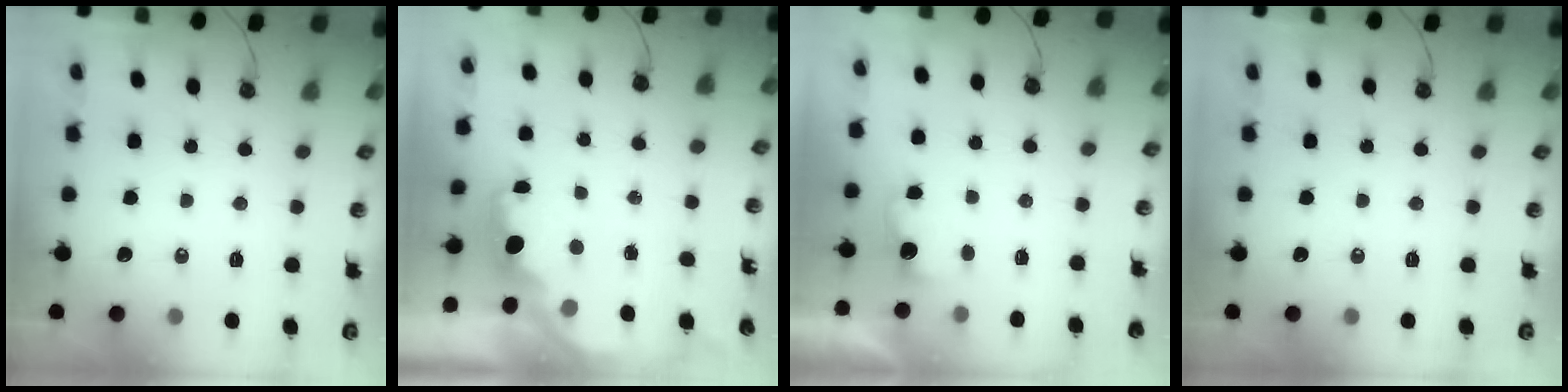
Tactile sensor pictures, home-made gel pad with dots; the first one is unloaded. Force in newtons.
{"total": 2.1, "press": 2.0, "slide": 0.6}
{"total": 2.8, "press": 2.6, "slide": 0.9}
{"total": 0.0}